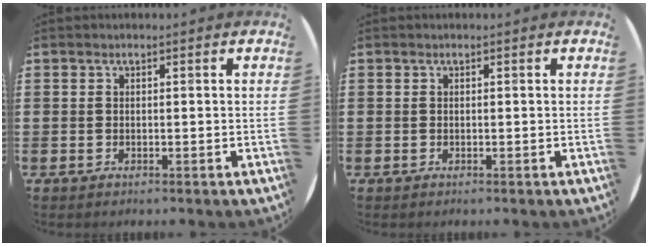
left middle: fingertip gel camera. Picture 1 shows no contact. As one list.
[{"total": 0.0}]